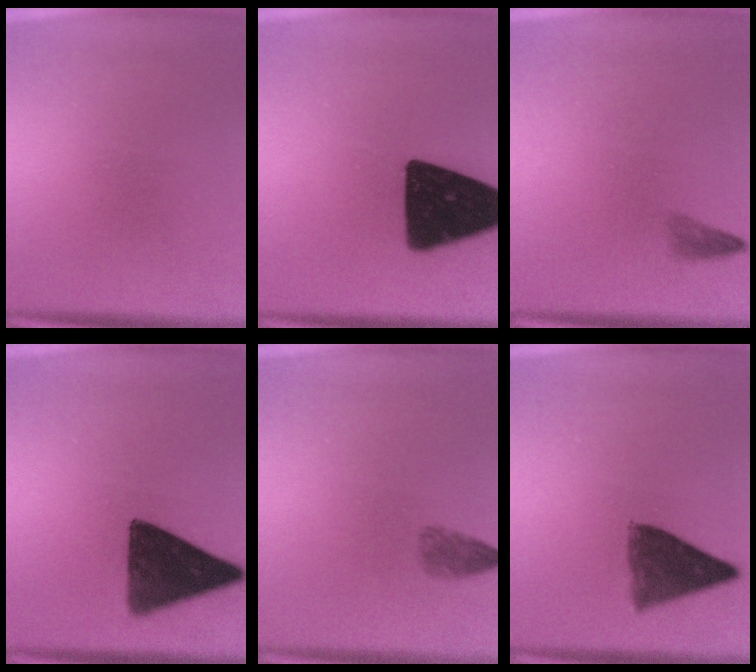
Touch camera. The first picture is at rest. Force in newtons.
{"total": 19.5}
{"total": 1.2}
{"total": 13.3}
{"total": 1.8}
{"total": 8.0}